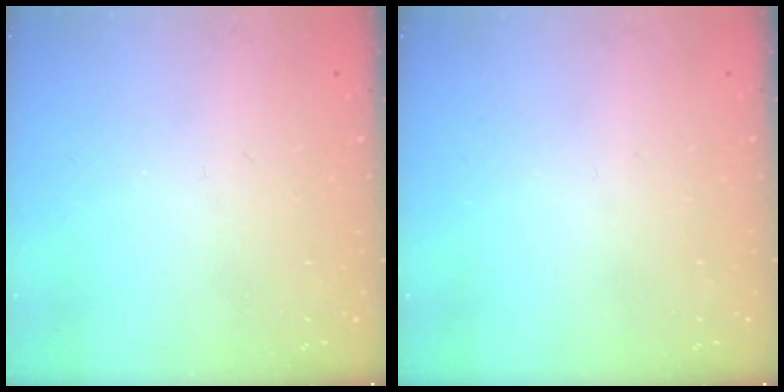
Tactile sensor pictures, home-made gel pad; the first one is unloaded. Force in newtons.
{"total": 0.0}